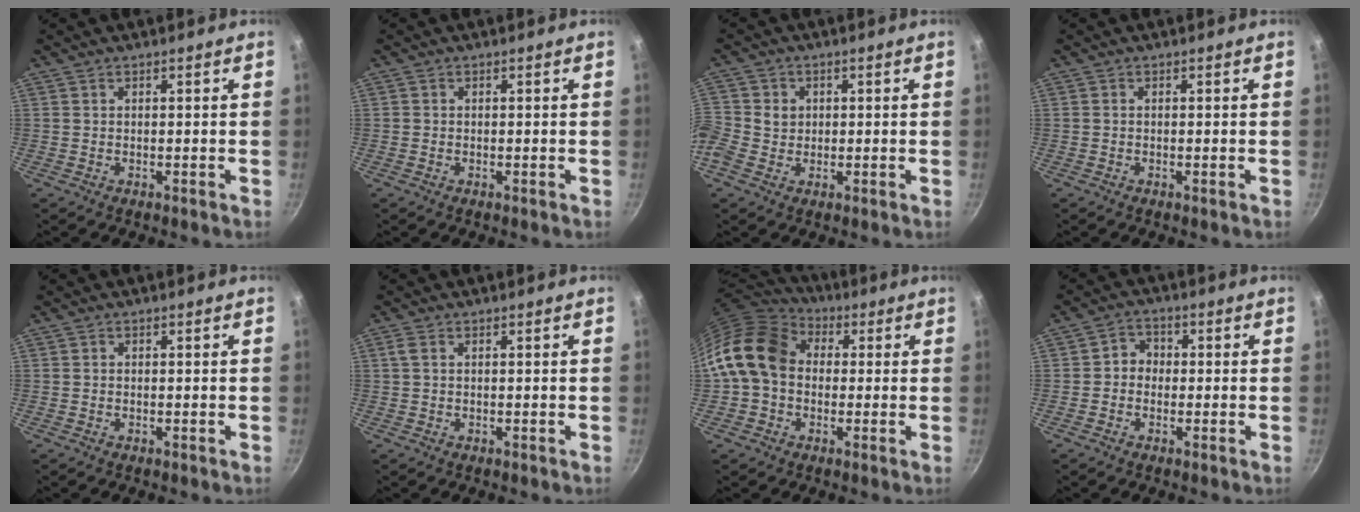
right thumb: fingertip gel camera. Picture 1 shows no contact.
{"total": 0.0}
{"total": 7.5, "force": [-0.2, 6.8, 3.0], "torque": [-0.070, 0.017, -0.014]}
{"total": 0.6, "force": [-0.2, 0.1, 0.5], "torque": [-0.010, 0.001, -0.006]}
{"total": 0.0}
{"total": 1.3, "force": [0.4, 0.7, 1.1], "torque": [-0.023, 0.003, 0.007]}
{"total": 14.7, "force": [0.9, 11.6, 9.0], "torque": [-0.140, 0.031, 0.000]}
{"total": 3.6, "force": [-0.4, 3.2, 1.6], "torque": [-0.002, 0.012, -0.017]}